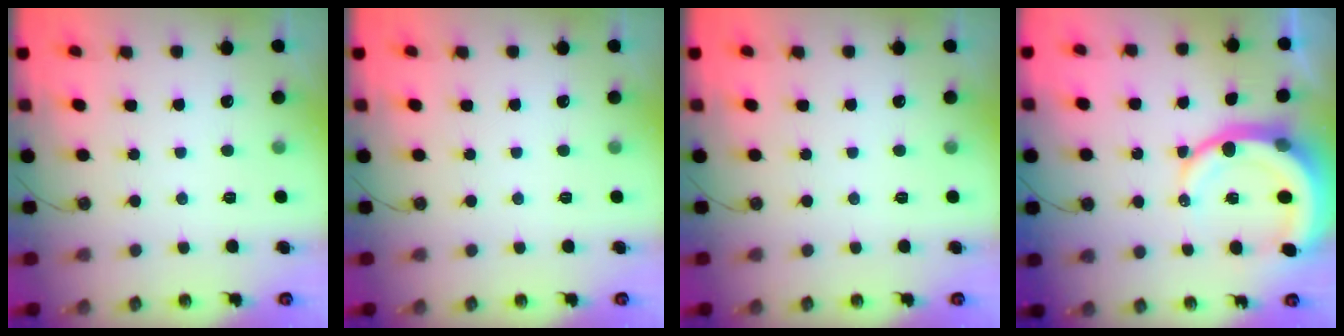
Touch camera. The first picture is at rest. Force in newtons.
{"total": 0.0}
{"total": 0.0}
{"total": 12.2, "press": 12.1, "slide": 1.5}